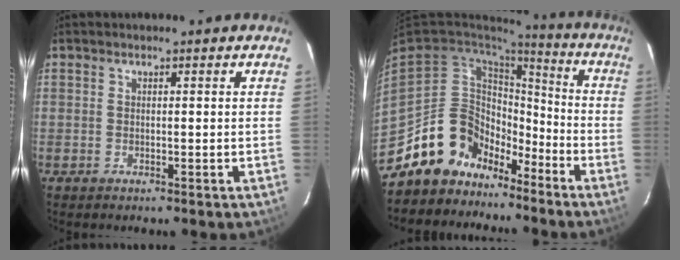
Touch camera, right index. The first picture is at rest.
{"total": 13.8, "force": [-9.8, 9.4, 2.2], "torque": [-0.063, 0.043, -0.172]}